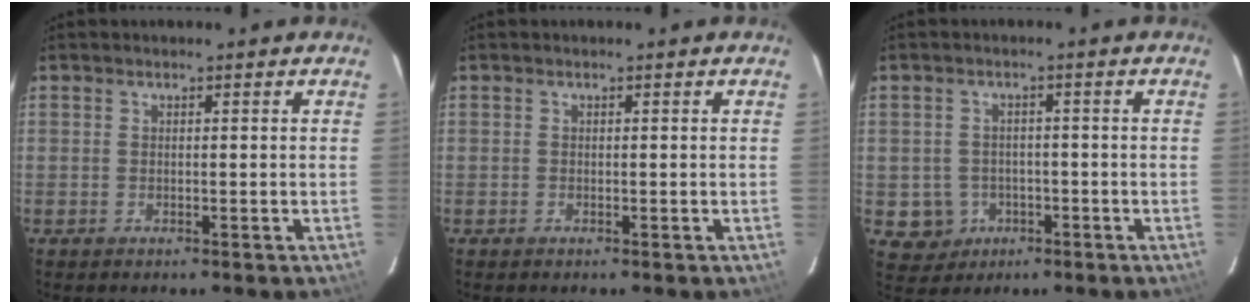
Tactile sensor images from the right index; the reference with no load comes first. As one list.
[{"total": 0.0}, {"total": 5.4, "force": [-1.6, 5.1, 0.7], "torque": [-0.024, 0.017, -0.012]}]